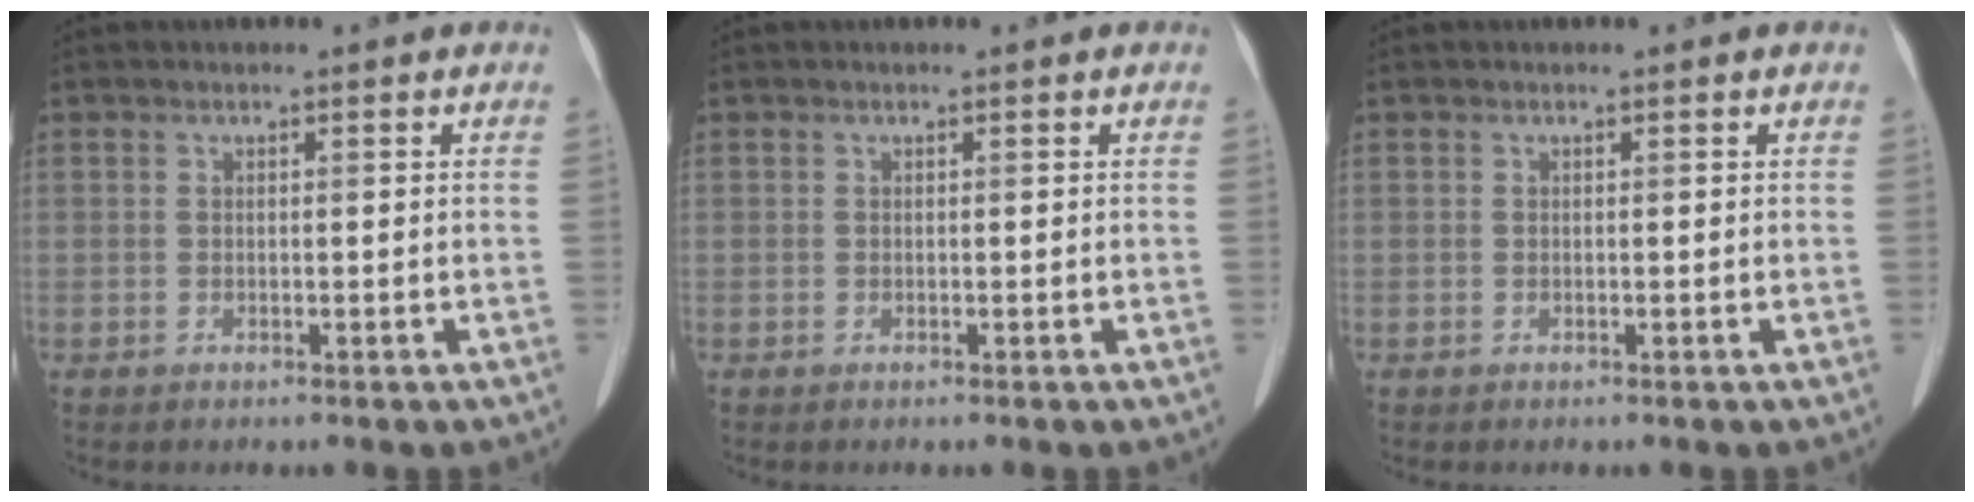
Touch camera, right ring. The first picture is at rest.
{"total": 0.0}
{"total": 0.0}